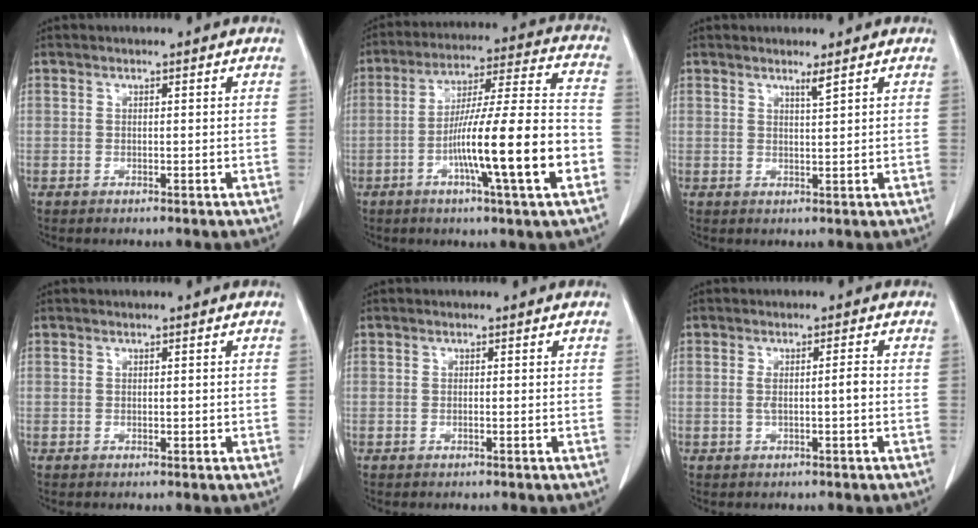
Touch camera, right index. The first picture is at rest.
{"total": 17.7, "force": [-5.5, 0.2, 16.9], "torque": [-0.276, 0.001, -0.091]}
{"total": 1.5, "force": [1.1, -0.4, 0.9], "torque": [-0.019, -0.009, 0.020]}
{"total": 0.5, "force": [0.0, 0.3, 0.4], "torque": [-0.005, 0.003, 0.003]}
{"total": 0.0}
{"total": 2.6, "force": [-0.3, 0.0, 2.5], "torque": [-0.049, 0.005, -0.002]}